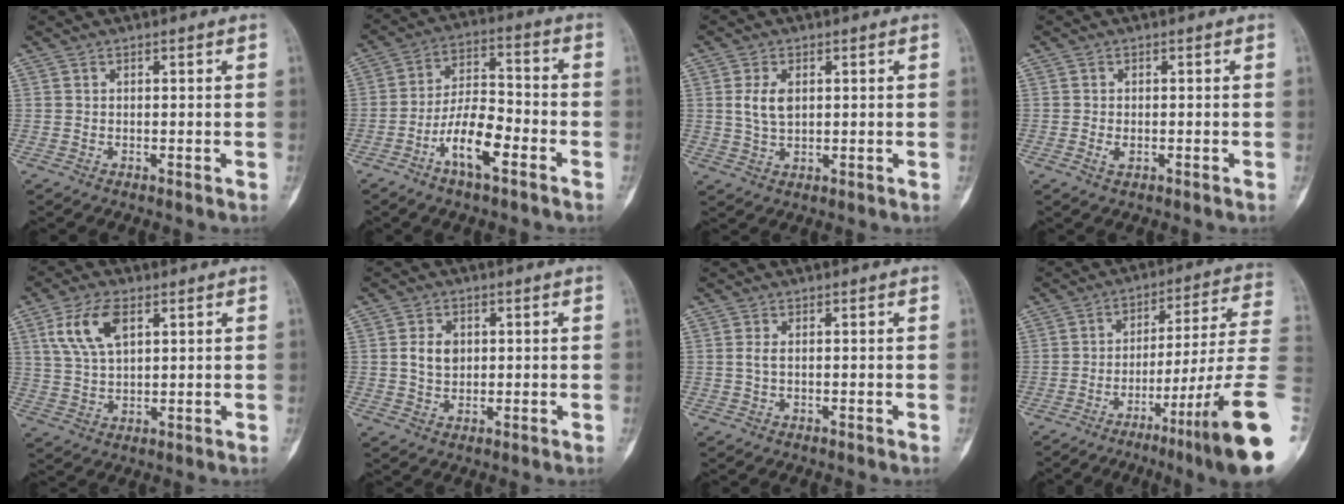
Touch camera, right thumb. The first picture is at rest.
{"total": 10.7, "force": [-5.4, 3.7, 8.5], "torque": [-0.158, 0.039, -0.099]}
{"total": 4.6, "force": [1.0, 2.7, 3.7], "torque": [-0.065, -0.002, 0.022]}
{"total": 1.7, "force": [-0.6, 0.9, 1.4], "torque": [-0.031, 0.002, -0.009]}
{"total": 9.1, "force": [3.7, 4.6, 7.0], "torque": [-0.135, -0.006, 0.076]}
{"total": 4.5, "force": [0.8, 3.3, 2.9], "torque": [-0.034, 0.000, 0.014]}
{"total": 1.1, "force": [0.1, 0.4, 1.0], "torque": [-0.021, 0.000, 0.003]}
{"total": 20.6, "force": [-8.6, 0.4, 18.7], "torque": [-0.234, 0.049, -0.129]}